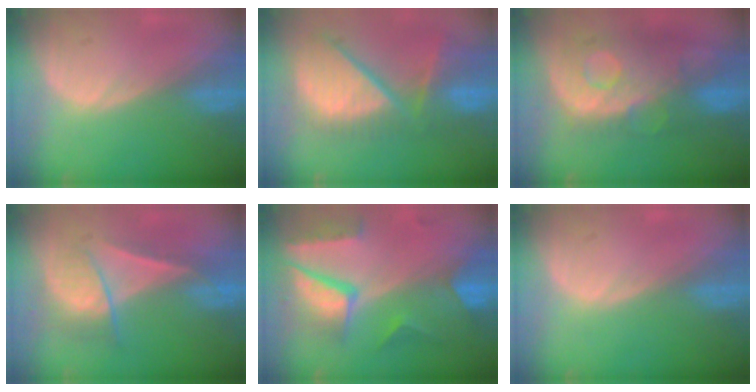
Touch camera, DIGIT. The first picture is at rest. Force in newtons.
{"total": 12.3, "press": 10.6, "slide": 6.3}
{"total": 11.2, "press": 9.7, "slide": 5.5}
{"total": 6.7, "press": 6.1, "slide": 2.9}
{"total": 10.4, "press": 8.7, "slide": 5.7}
{"total": 0.0}